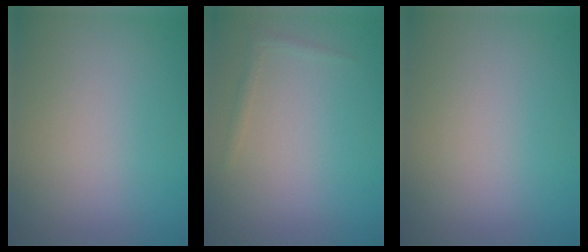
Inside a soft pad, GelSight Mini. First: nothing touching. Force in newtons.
{"total": 0.8, "press": 0.8, "slide": 0.1}
{"total": 0.0}